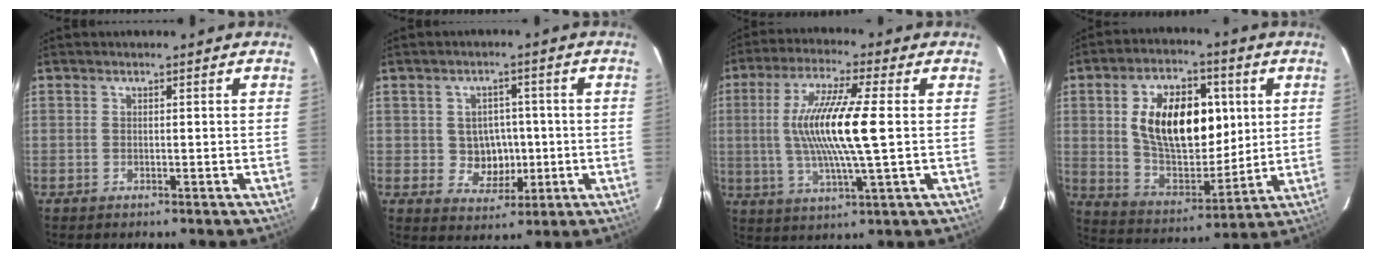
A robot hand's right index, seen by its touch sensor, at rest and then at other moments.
{"total": 6.2, "force": [-0.3, 5.9, 2.1], "torque": [-0.044, 0.012, 0.011]}
{"total": 14.2, "force": [0.7, 1.0, 14.1], "torque": [-0.270, -0.003, 0.012]}
{"total": 19.0, "force": [4.1, 11.0, 15.0], "torque": [-0.262, 0.013, 0.083]}